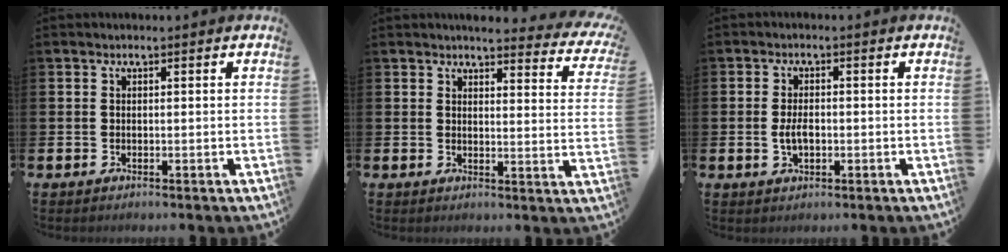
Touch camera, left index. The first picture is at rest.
{"total": 3.4, "force": [3.3, 0.5, 0.6], "torque": [-0.011, -0.029, 0.052]}
{"total": 2.9, "force": [-0.3, 1.6, 2.5], "torque": [-0.032, -0.002, -0.009]}